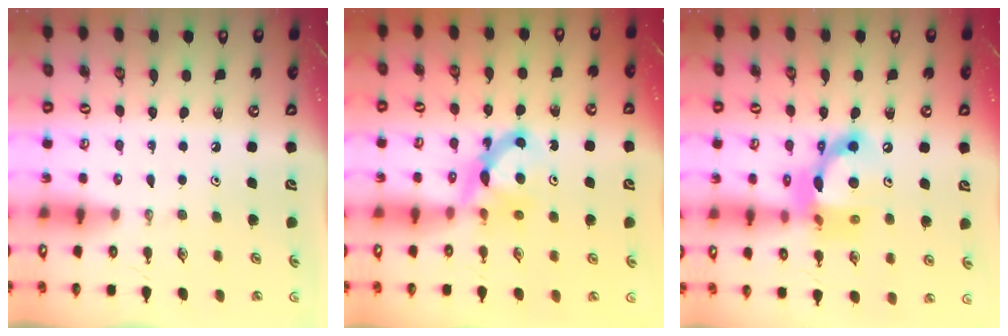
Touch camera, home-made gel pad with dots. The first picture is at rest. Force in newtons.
{"total": 7.2, "press": 7.2, "slide": 0.5}
{"total": 14.1, "press": 14.1, "slide": 1.1}